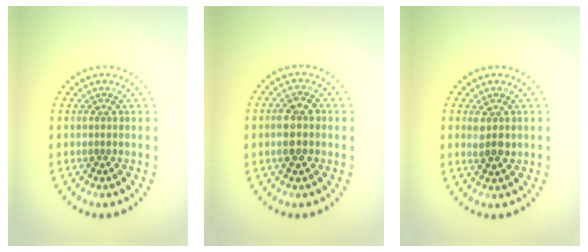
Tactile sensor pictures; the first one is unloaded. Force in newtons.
{"total": 2.8, "press": 2.8, "slide": 0.4}
{"total": 1.9, "press": 1.9, "slide": 0.5}